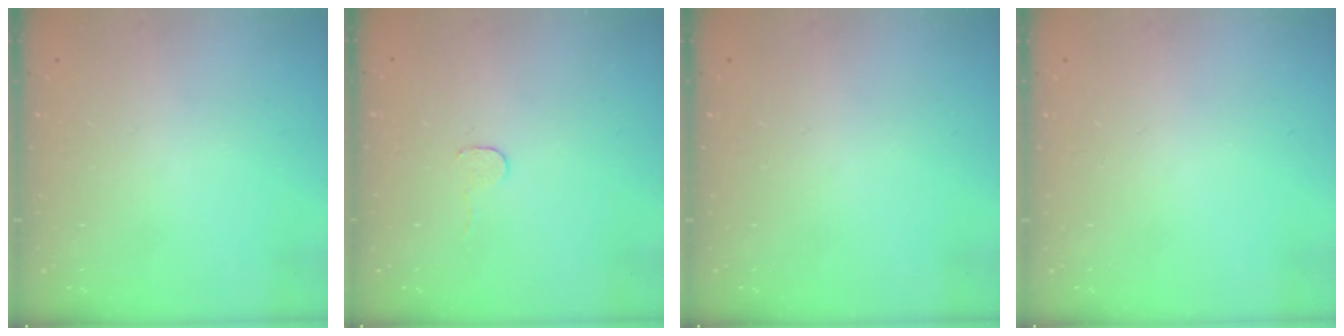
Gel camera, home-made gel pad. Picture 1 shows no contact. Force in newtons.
{"total": 2.7, "press": 2.7, "slide": 0.2}
{"total": 0.0}
{"total": 0.0}